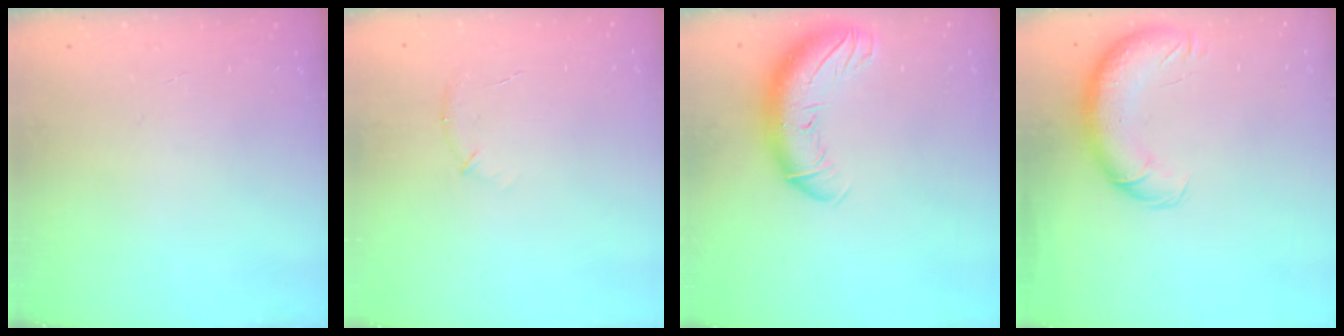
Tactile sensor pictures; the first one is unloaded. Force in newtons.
{"total": 6.6, "press": 6.3, "slide": 1.7}
{"total": 14.6, "press": 14.1, "slide": 3.6}
{"total": 12.5, "press": 12.1, "slide": 3.0}